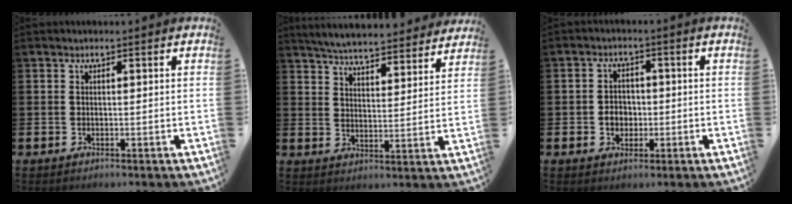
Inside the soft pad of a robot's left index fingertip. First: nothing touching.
{"total": 5.9, "force": [5.9, 0.5, 0.9], "torque": [-0.032, -0.046, 0.101]}
{"total": 3.1, "force": [-0.6, 2.6, 1.6], "torque": [-0.015, -0.001, -0.019]}